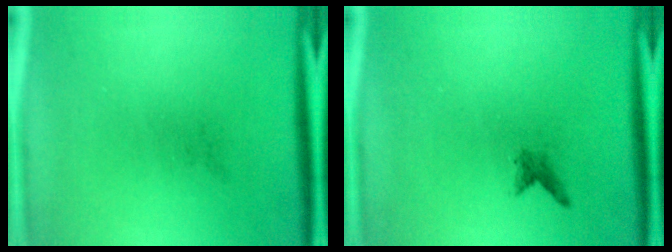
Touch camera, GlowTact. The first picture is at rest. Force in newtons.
{"total": 1.0}